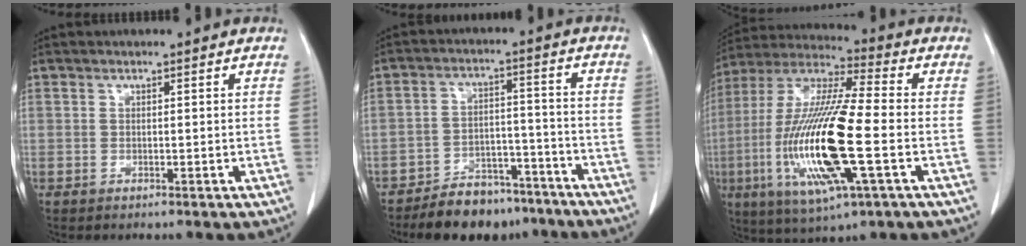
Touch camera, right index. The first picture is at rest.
{"total": 10.9, "force": [-9.2, 5.0, 3.0], "torque": [-0.027, 0.030, -0.143]}
{"total": 20.3, "force": [-4.4, 2.4, 19.7], "torque": [-0.416, -0.017, -0.079]}